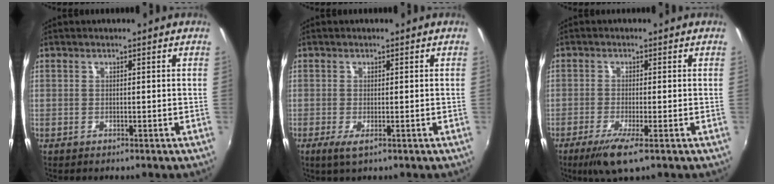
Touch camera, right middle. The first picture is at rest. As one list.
[{"total": 2.2, "force": [-0.8, 0.3, 2.0], "torque": [-0.041, -0.010, -0.012]}, {"total": 5.4, "force": [-3.0, 0.4, 4.4], "torque": [-0.101, -0.017, -0.055]}]